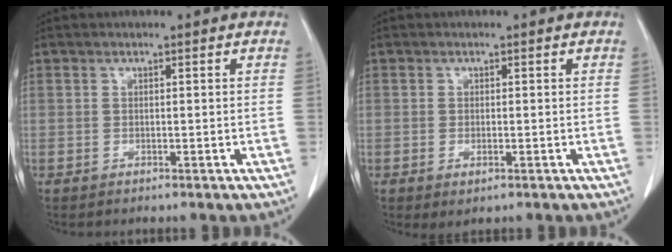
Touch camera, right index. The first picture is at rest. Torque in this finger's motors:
{"motor_torque": [0.15, -0.09, 0.10, 0.02]}